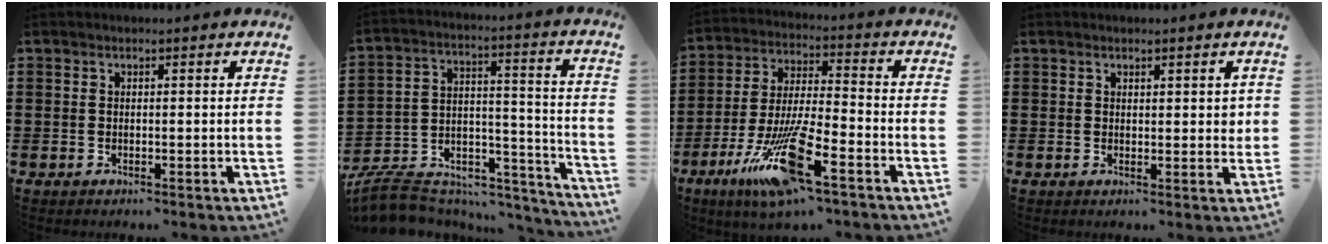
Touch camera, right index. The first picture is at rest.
{"total": 7.4, "force": [-6.7, 2.7, 1.9], "torque": [-0.043, 0.002, -0.130]}
{"total": 13.8, "force": [-8.5, 1.7, 10.8], "torque": [-0.221, 0.000, -0.155]}
{"total": 1.7, "force": [0.8, 1.0, 1.1], "torque": [-0.005, -0.001, 0.012]}